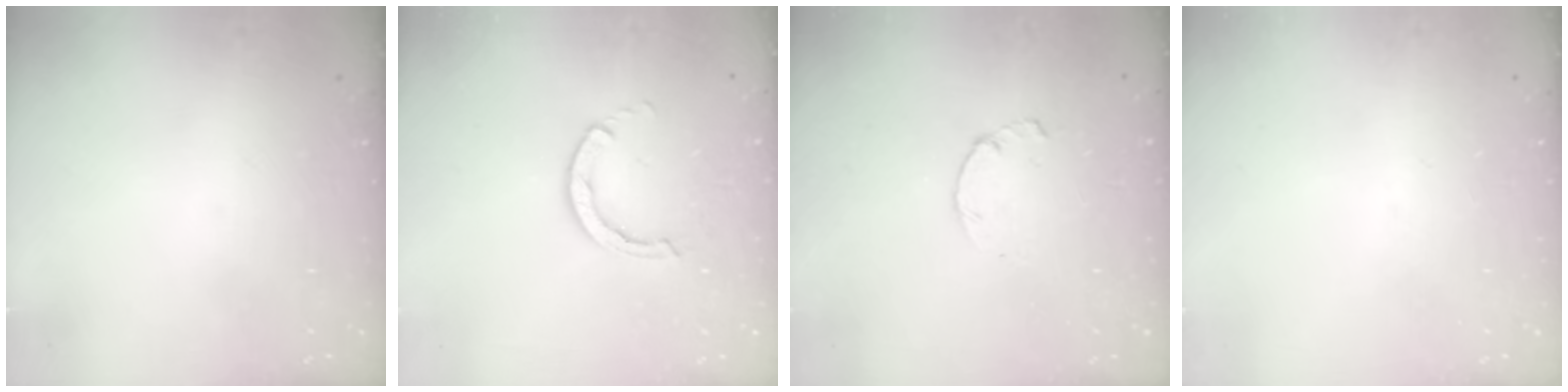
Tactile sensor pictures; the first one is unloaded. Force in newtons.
{"total": 2.8, "press": 2.8, "slide": 0.3}
{"total": 1.7, "press": 1.7, "slide": 0.3}
{"total": 0.0}